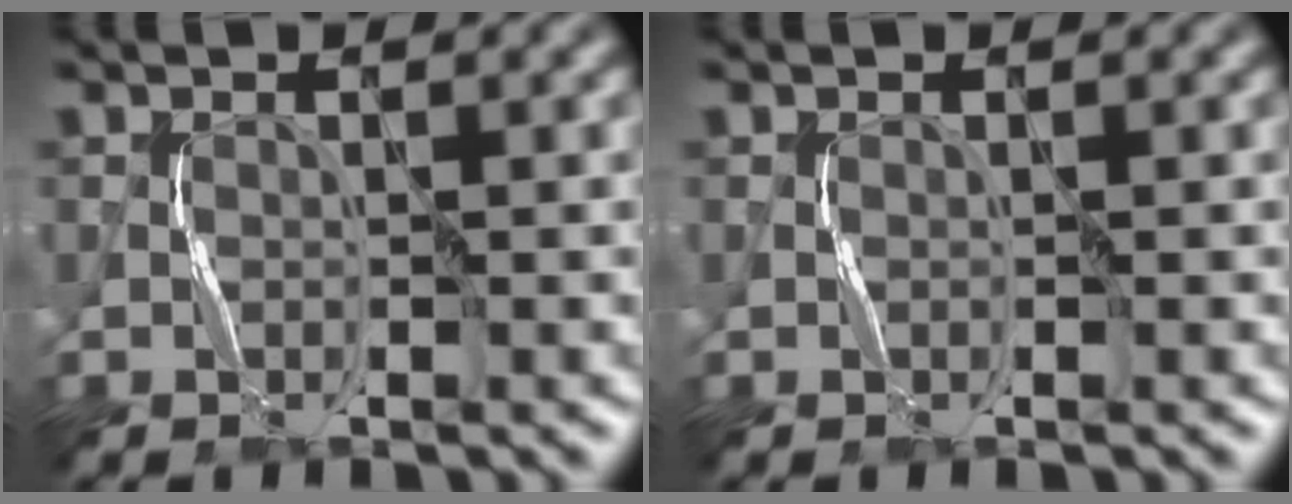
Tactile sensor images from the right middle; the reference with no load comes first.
{"total": 0.0}